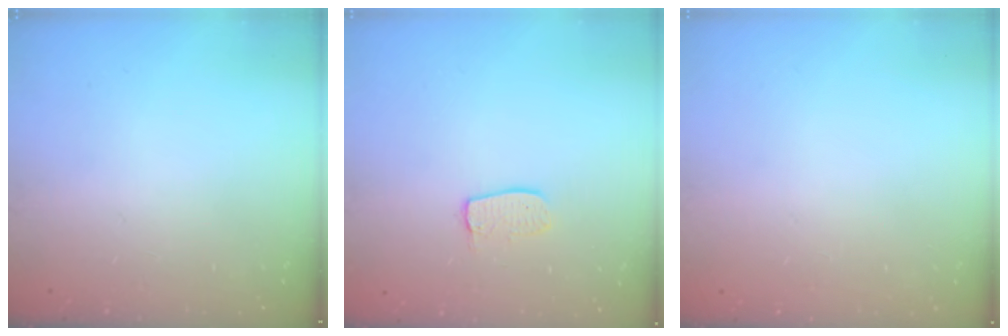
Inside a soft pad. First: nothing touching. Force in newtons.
{"total": 7.1, "press": 7.1, "slide": 0.3}
{"total": 0.0}